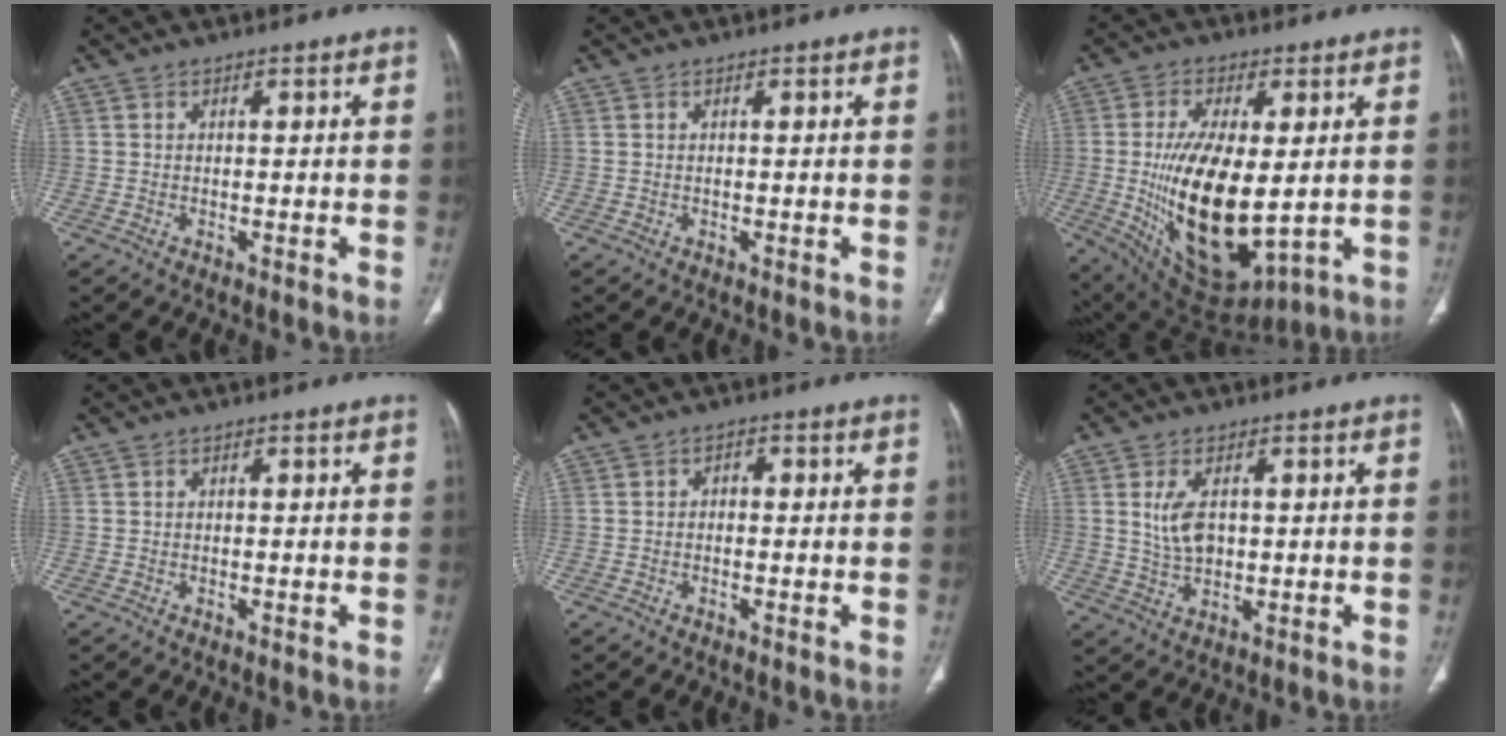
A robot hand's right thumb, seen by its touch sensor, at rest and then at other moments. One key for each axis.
{"total": 0.0}
{"total": 19.3, "fx": -0.6, "fy": 8.8, "fz": 17.1, "tx": -0.307, "ty": -0.025, "tz": 0.015}
{"total": 0.0}
{"total": 1.4, "fx": -0.2, "fy": 1.1, "fz": 0.9, "tx": -0.005, "ty": 0.005, "tz": -0.010}
{"total": 5.8, "fx": 1.1, "fy": 3.4, "fz": 4.6, "tx": -0.086, "ty": -0.004, "tz": 0.026}